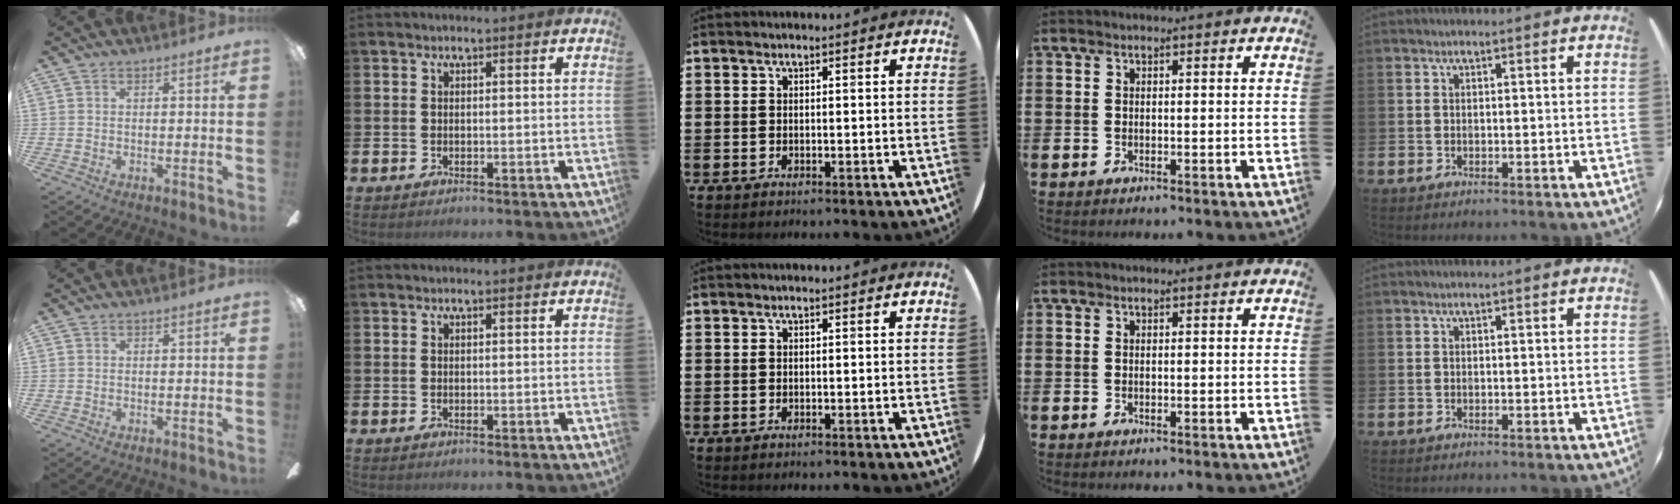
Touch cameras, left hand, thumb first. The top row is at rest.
{}